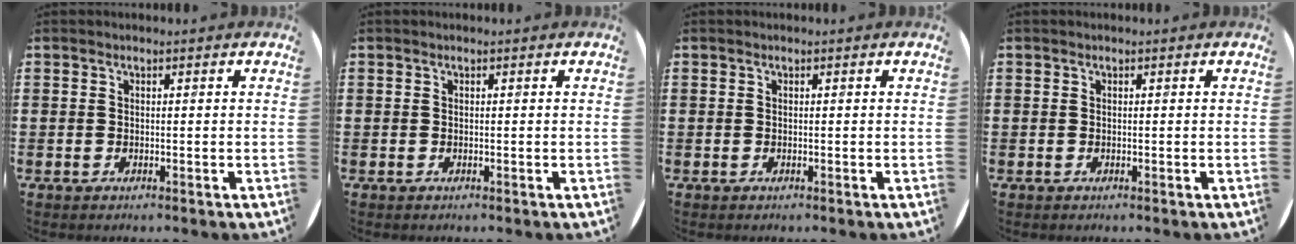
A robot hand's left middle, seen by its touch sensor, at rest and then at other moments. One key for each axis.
{"total": 0.0}
{"total": 0.0}
{"total": 0.0}